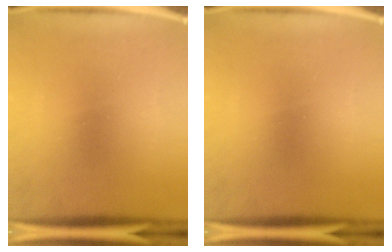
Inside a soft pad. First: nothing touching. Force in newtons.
{"total": 0.0}